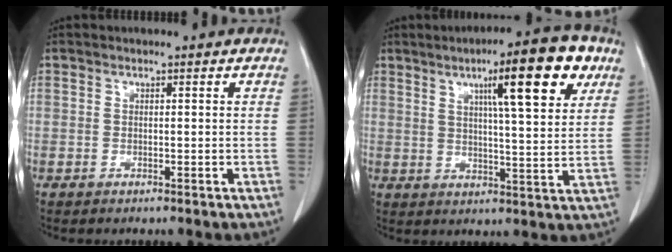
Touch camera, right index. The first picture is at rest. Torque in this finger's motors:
{"motor_torque": [1.60, 0.54, 0.79, 0.19]}